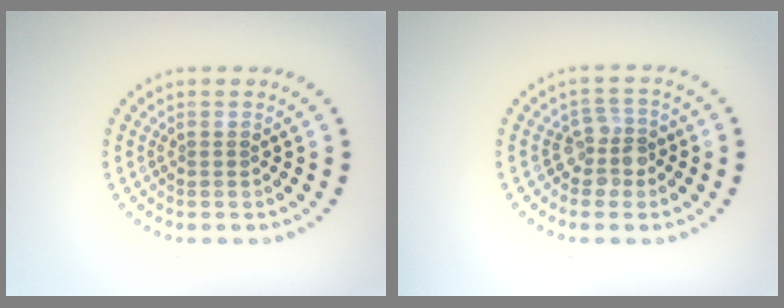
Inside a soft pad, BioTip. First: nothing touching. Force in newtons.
{"total": 2.4, "press": 2.0, "slide": 1.4}